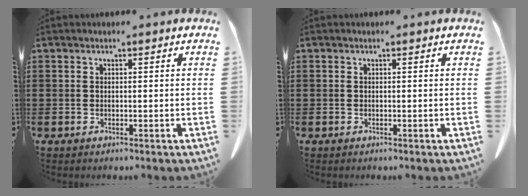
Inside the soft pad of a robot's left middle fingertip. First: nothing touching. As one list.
[{"total": 0.0}]